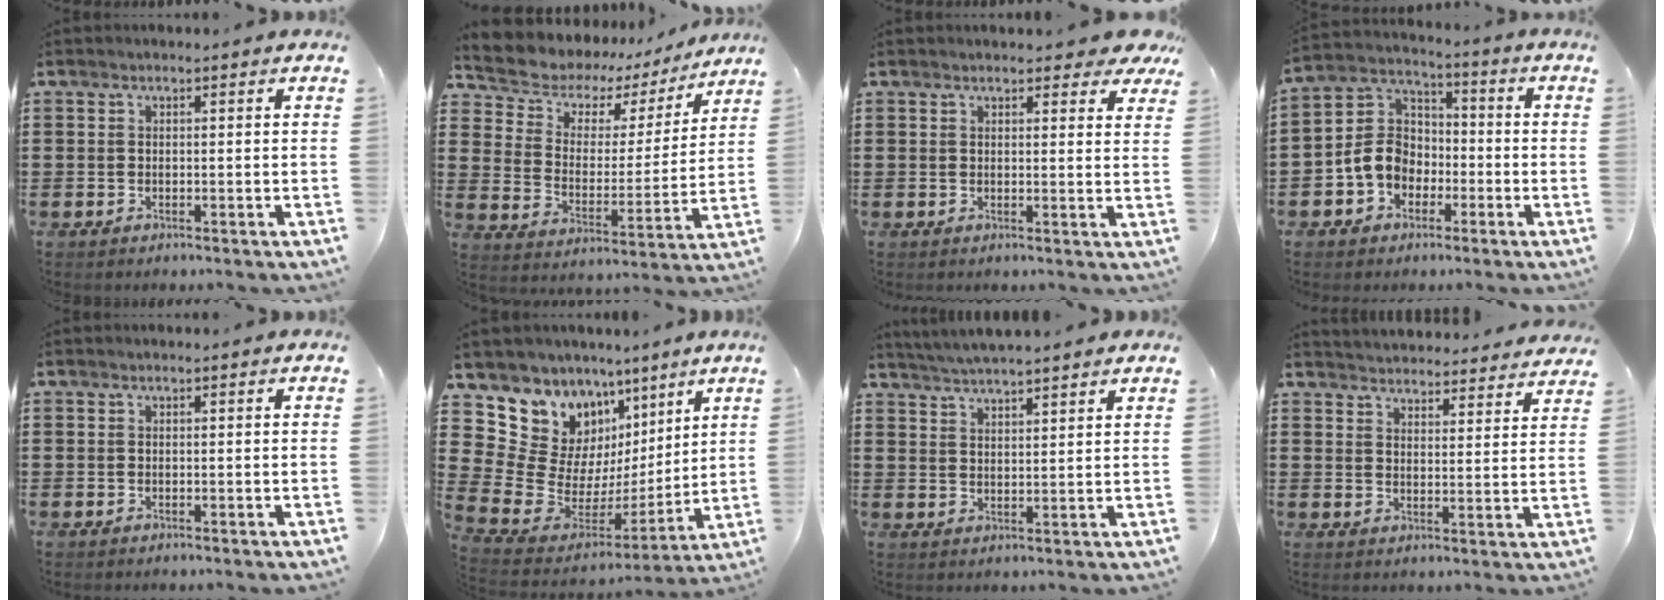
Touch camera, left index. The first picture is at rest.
{"total": 5.3, "force": [4.2, 3.2, 0.5], "torque": [-0.048, -0.032, 0.068]}
{"total": 3.2, "force": [2.8, 0.7, 1.4], "torque": [-0.019, -0.008, 0.049]}
{"total": 7.7, "force": [-2.5, 6.4, 3.5], "torque": [-0.110, 0.010, -0.057]}
{"total": 0.0}
{"total": 12.3, "force": [7.4, 9.3, 3.2], "torque": [-0.097, -0.063, 0.145]}
{"total": 3.6, "force": [3.5, -0.4, 0.6], "torque": [-0.024, -0.011, 0.063]}
{"total": 3.8, "force": [3.8, -0.1, -0.6], "torque": [0.002, -0.029, 0.064]}